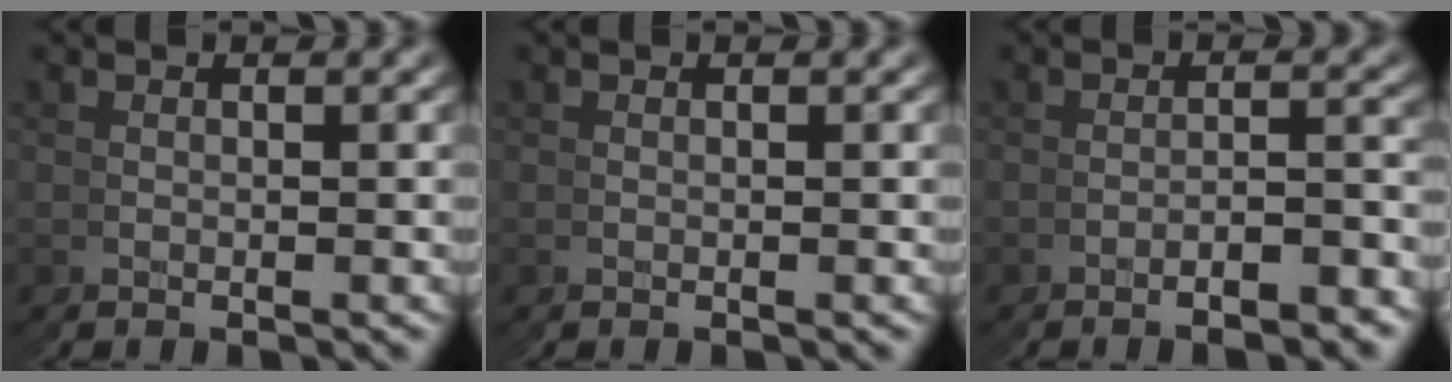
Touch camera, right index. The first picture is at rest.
{"total": 0.0}
{"total": 2.9, "force": [-2.7, -0.6, 0.8], "torque": [-0.004, 0.007, -0.052]}